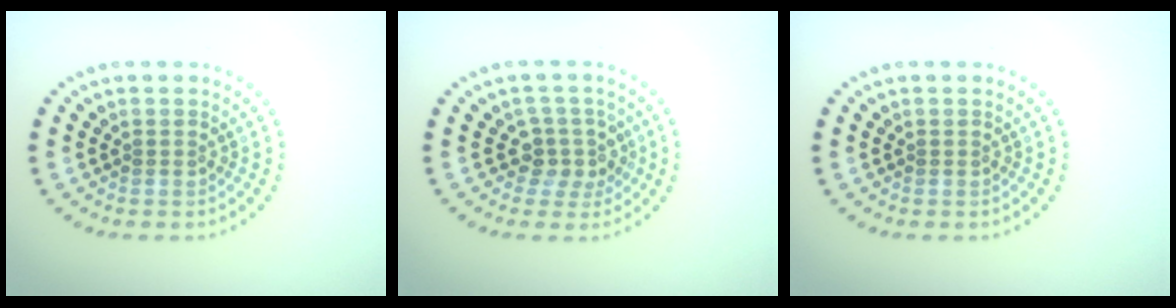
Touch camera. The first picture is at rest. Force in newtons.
{"total": 2.7, "press": 2.1, "slide": 1.6}
{"total": 0.0}